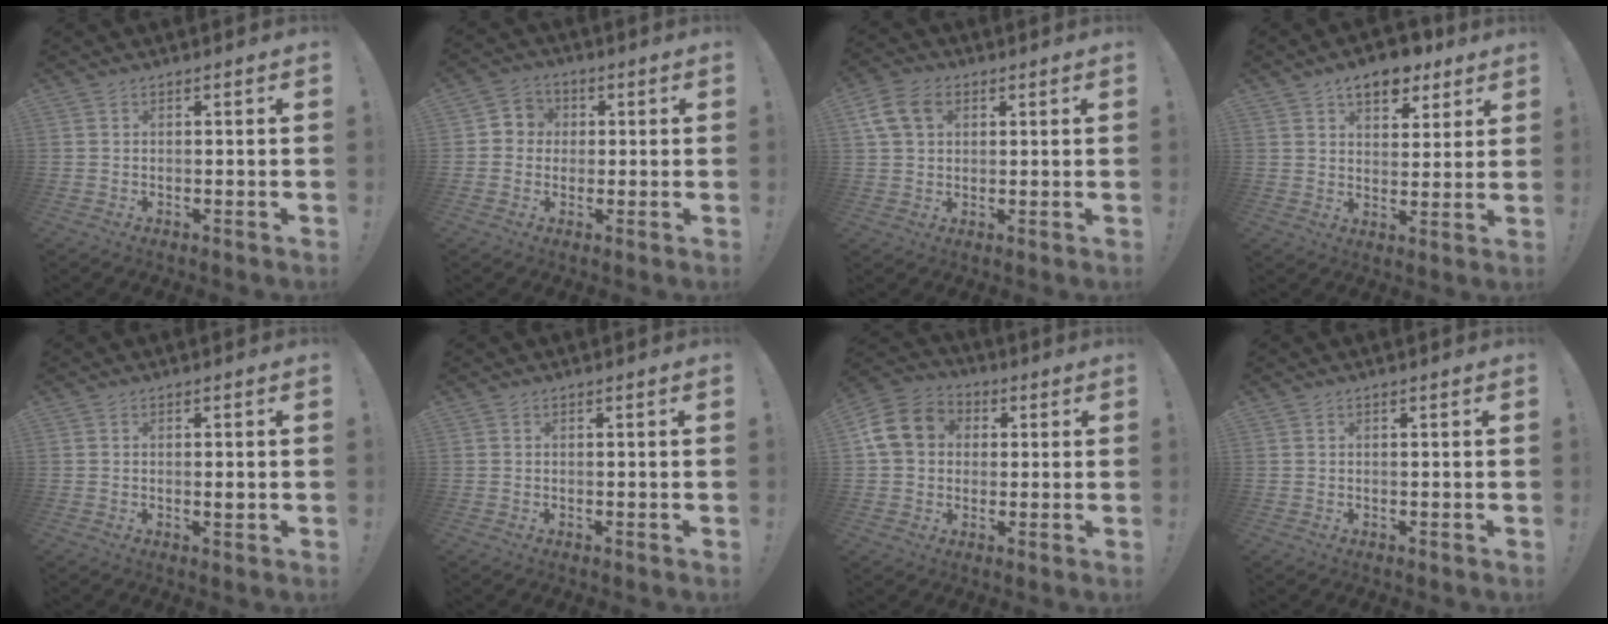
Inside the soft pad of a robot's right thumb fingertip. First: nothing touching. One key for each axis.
{"total": 5.4, "fx": -0.3, "fy": 5.2, "fz": 1.2, "tx": -0.016, "ty": 0.012, "tz": -0.004}
{"total": 10.0, "fx": 3.8, "fy": 7.2, "fz": 5.8, "tx": -0.102, "ty": -0.001, "tz": 0.078}
{"total": 10.2, "fx": 6.6, "fy": 5.7, "fz": 5.3, "tx": -0.068, "ty": -0.035, "tz": 0.119}
{"total": 1.3, "fx": -0.1, "fy": 0.2, "fz": 1.3, "tx": -0.016, "ty": -0.004, "tz": -0.003}
{"total": 0.0}
{"total": 12.9, "fx": 2.6, "fy": 10.9, "fz": 6.5, "tx": -0.102, "ty": 0.014, "tz": 0.060}
{"total": 0.0}